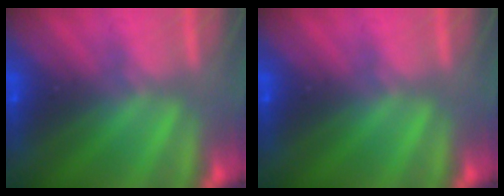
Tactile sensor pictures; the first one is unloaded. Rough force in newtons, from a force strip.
{"total": 0.0}